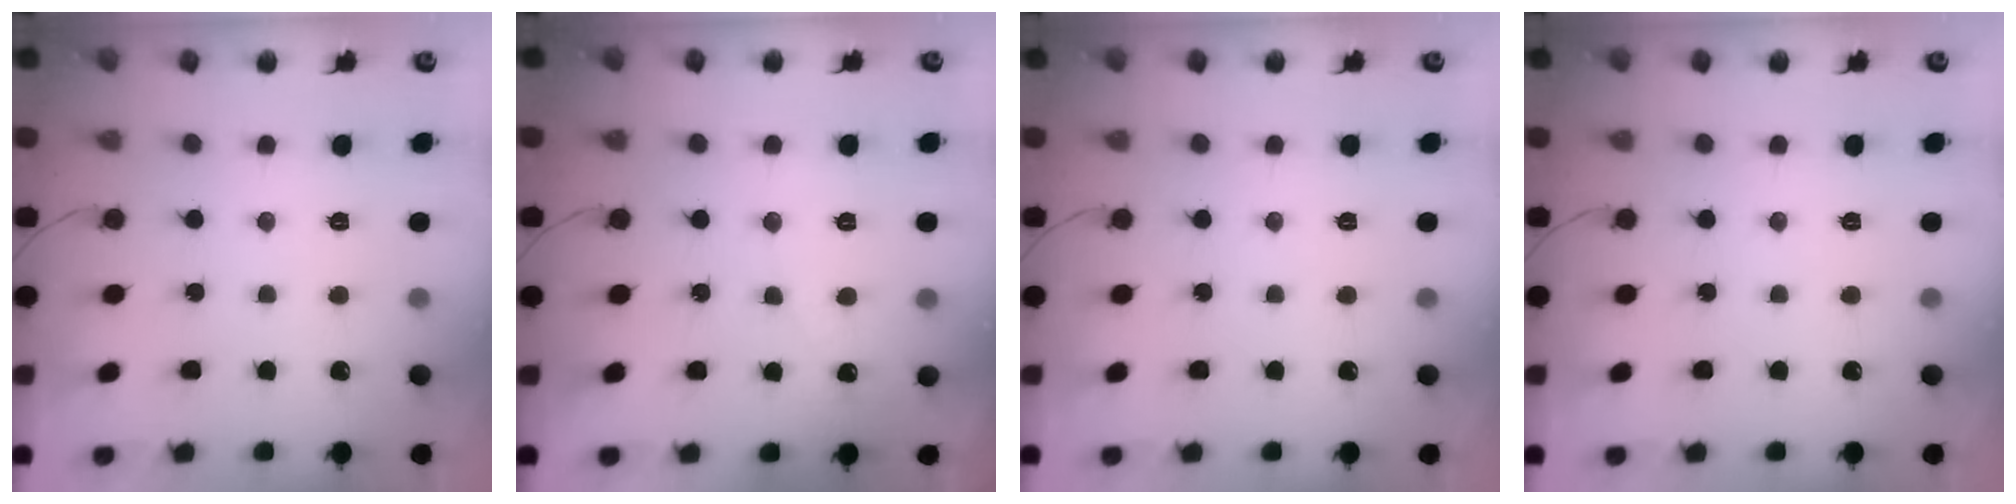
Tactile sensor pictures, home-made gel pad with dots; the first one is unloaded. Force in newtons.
{"total": 2.5, "press": 2.5, "slide": 0.1}
{"total": 0.0}
{"total": 0.0}